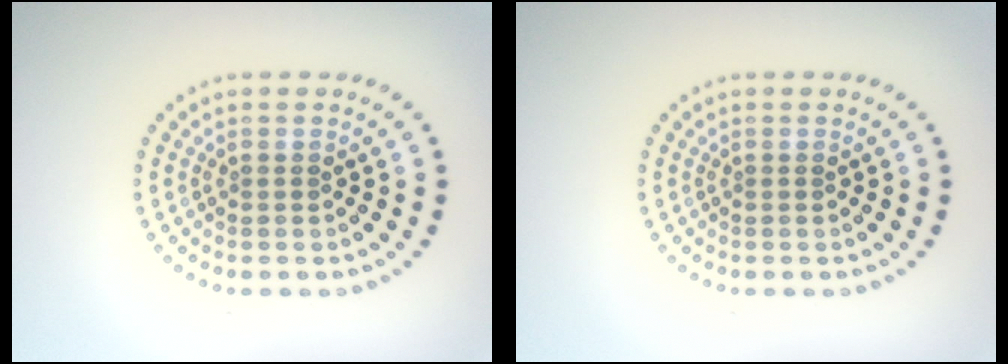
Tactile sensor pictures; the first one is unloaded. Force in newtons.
{"total": 0.0}